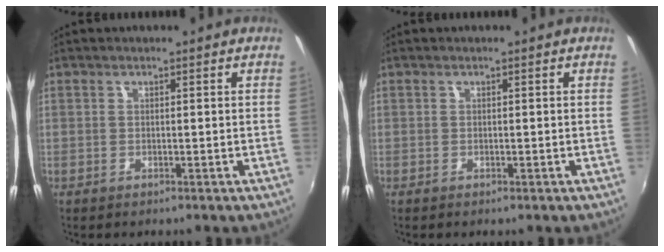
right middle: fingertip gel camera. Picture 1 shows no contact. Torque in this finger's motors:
{"motor_torque": [-0.01, 0.03, -0.07, -0.07]}